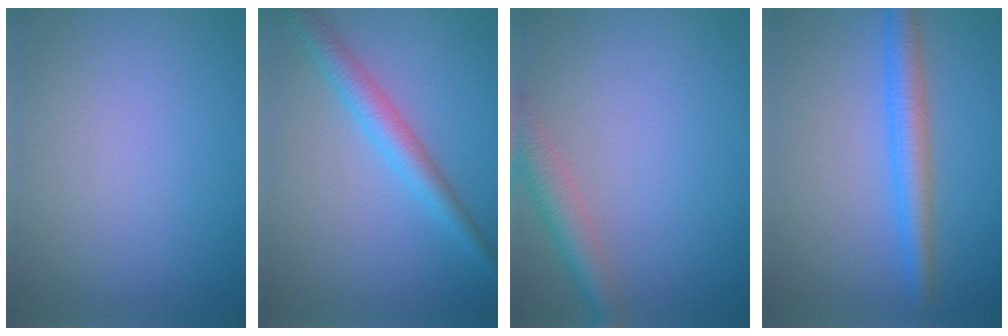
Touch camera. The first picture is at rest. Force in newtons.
{"total": 3.5, "press": 3.5, "slide": 0.1}
{"total": 3.6, "press": 3.6, "slide": 0.3}
{"total": 4.0, "press": 4.0, "slide": 0.1}